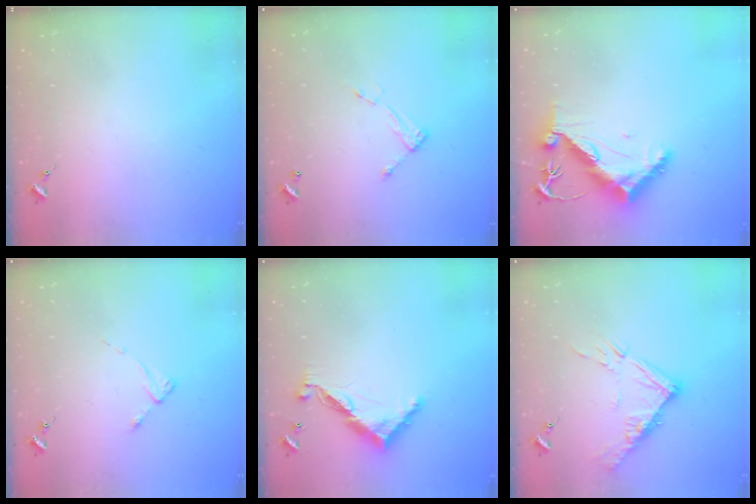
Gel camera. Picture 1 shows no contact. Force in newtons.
{"total": 4.7, "press": 4.6, "slide": 0.4}
{"total": 11.0, "press": 10.9, "slide": 1.0}
{"total": 2.4, "press": 2.4, "slide": 0.3}
{"total": 9.9, "press": 9.9, "slide": 0.2}
{"total": 13.2, "press": 13.2, "slide": 1.2}